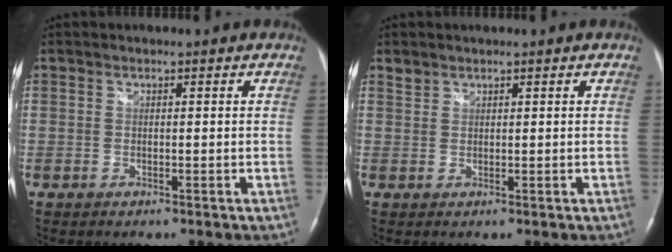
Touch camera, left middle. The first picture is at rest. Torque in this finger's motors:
{"motor_torque": [0.04, -0.02, 0.02, 0.00]}